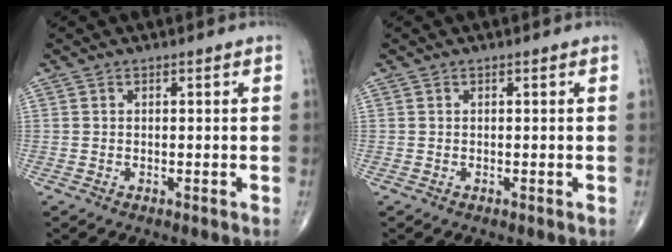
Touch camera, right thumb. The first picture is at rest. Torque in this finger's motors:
{"motor_torque": [-0.09, -0.08, 0.00, 0.00, 0.01]}